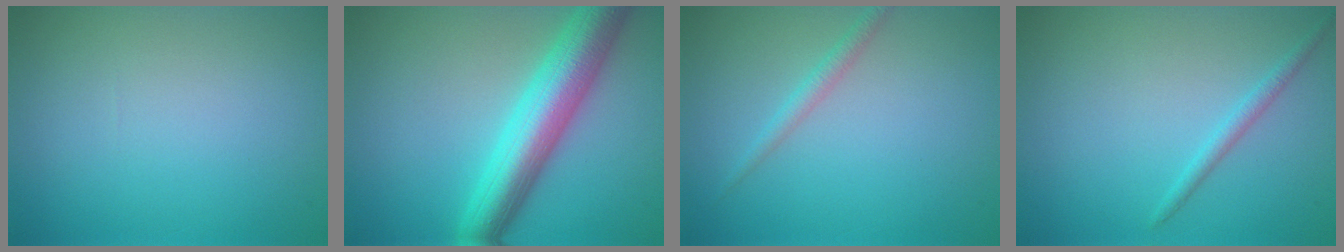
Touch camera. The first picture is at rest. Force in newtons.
{"total": 7.5, "press": 7.5, "slide": 0.2}
{"total": 1.4, "press": 1.4, "slide": 0.0}
{"total": 1.3, "press": 1.3, "slide": 0.0}